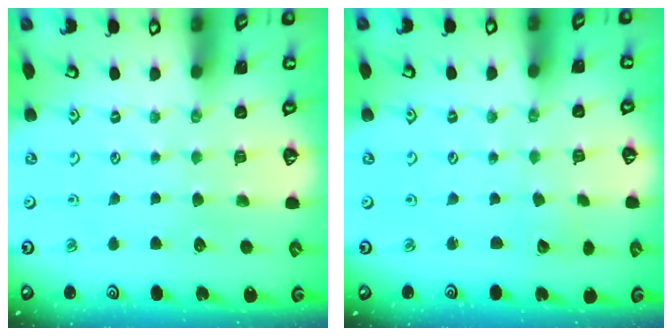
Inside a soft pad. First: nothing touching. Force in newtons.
{"total": 1.8, "press": 1.8, "slide": 0.2}